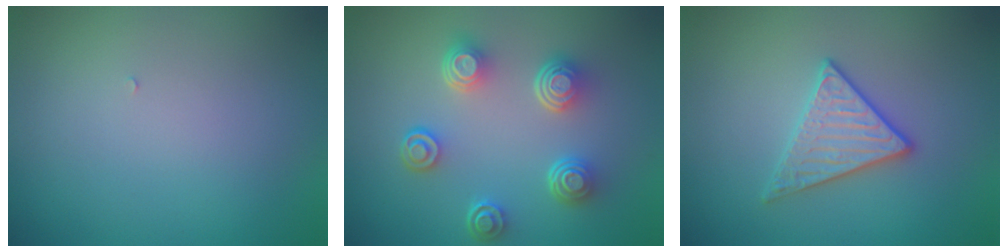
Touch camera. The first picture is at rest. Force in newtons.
{"total": 4.9, "press": 3.5, "slide": 3.4}
{"total": 2.8, "press": 2.7, "slide": 0.6}